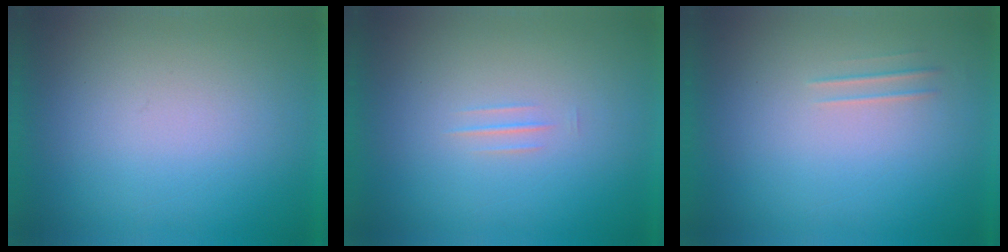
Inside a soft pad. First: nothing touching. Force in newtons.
{"total": 1.2}
{"total": 1.8}